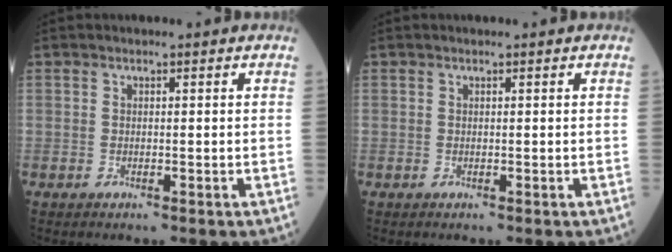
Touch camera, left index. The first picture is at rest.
{"total": 0.0}